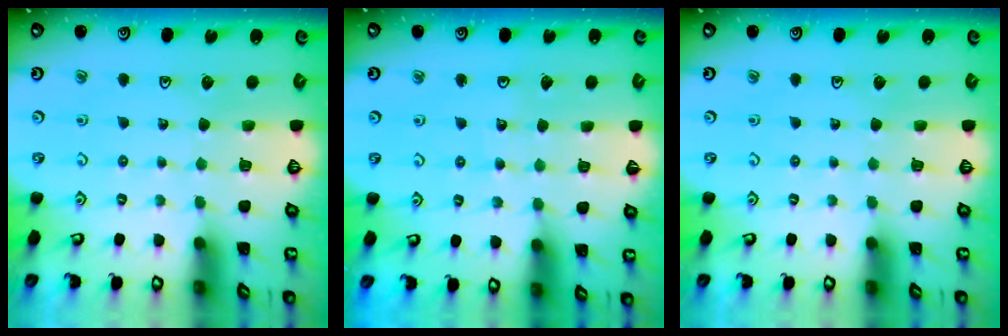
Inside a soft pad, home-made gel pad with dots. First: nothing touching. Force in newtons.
{"total": 3.9, "press": 3.9, "slide": 0.2}
{"total": 0.0}